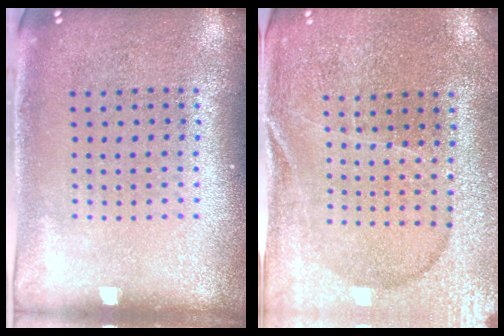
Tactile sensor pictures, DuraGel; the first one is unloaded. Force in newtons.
{"total": 1.5, "press": 1.5, "slide": 0.2}